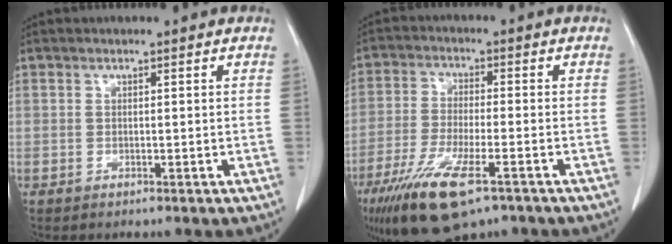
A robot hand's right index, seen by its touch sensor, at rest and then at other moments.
{"total": 12.4, "force": [-7.4, 2.8, 9.5], "torque": [-0.182, -0.028, -0.126]}